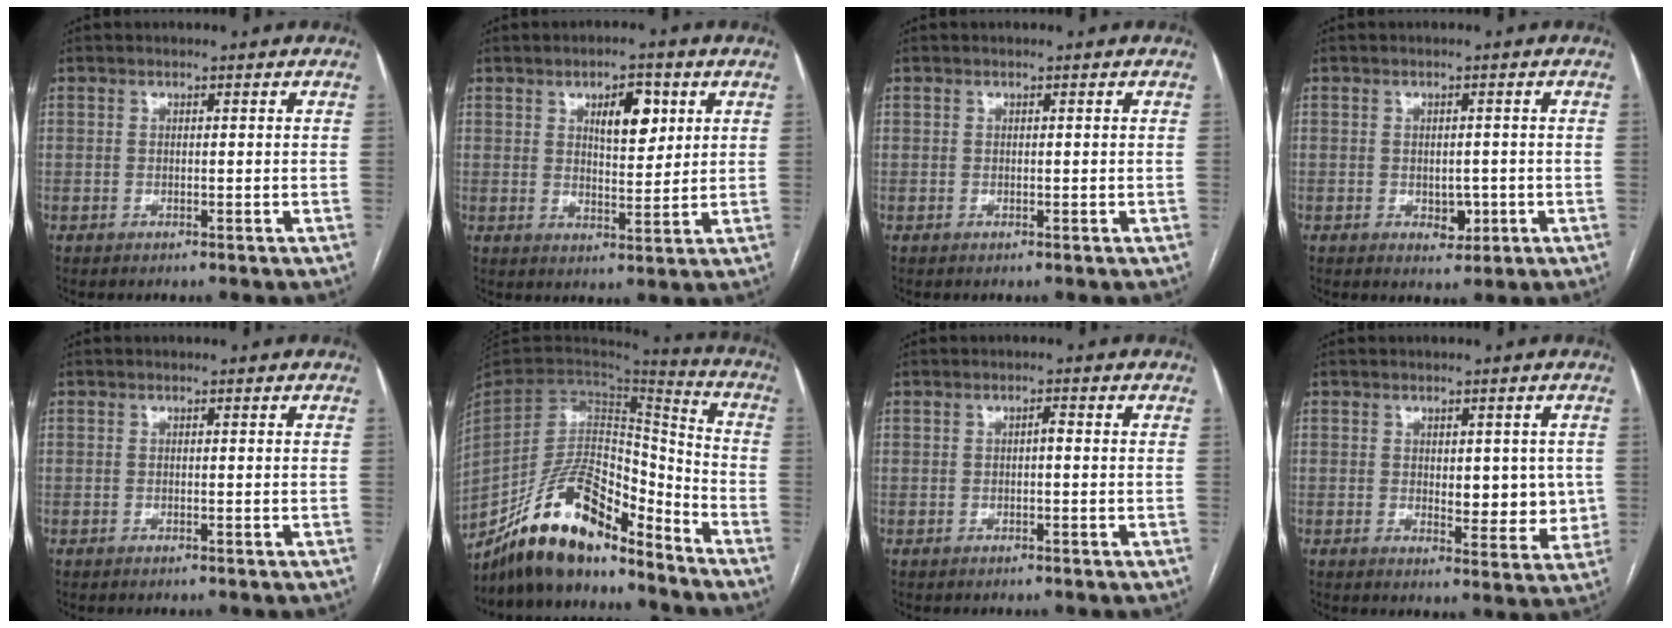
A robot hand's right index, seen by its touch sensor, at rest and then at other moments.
{"total": 6.6, "force": [2.7, 2.6, 5.4], "torque": [-0.090, 0.003, 0.046]}
{"total": 0.0}
{"total": 2.8, "force": [-0.6, 2.0, 2.0], "torque": [-0.019, 0.002, 0.002]}
{"total": 0.0}
{"total": 17.9, "force": [-14.5, 5.6, 8.9], "torque": [-0.171, 0.029, -0.262]}
{"total": 0.9, "force": [-0.1, 0.3, 0.9], "torque": [-0.018, 0.002, -0.002]}
{"total": 6.7, "force": [0.6, 3.6, 5.7], "torque": [-0.052, -0.004, 0.016]}